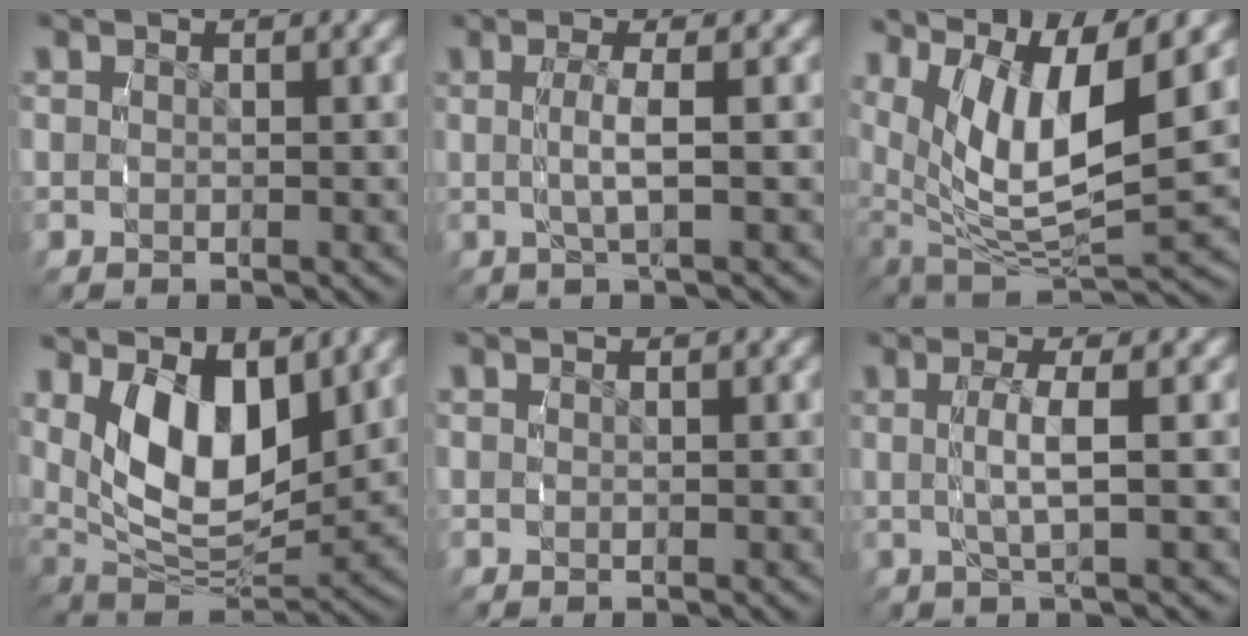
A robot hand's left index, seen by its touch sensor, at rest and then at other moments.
{"total": 2.3, "force": [0.1, -0.6, 2.3], "torque": [-0.041, 0.006, 0.000]}
{"total": 11.3, "force": [0.6, 7.0, 8.9], "torque": [-0.170, -0.038, 0.026]}
{"total": 10.0, "force": [1.6, 6.6, 7.4], "torque": [-0.142, -0.026, 0.036]}
{"total": 0.0}
{"total": 2.6, "force": [0.3, -0.5, 2.6], "torque": [-0.046, 0.008, 0.003]}